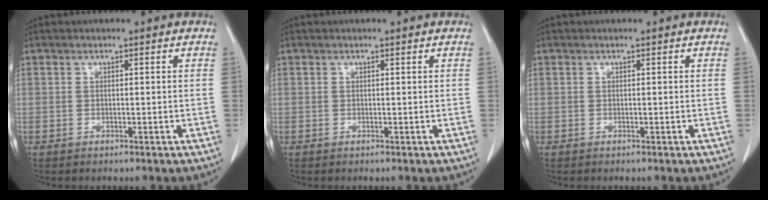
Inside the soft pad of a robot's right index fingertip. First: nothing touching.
{"total": 0.0}
{"total": 0.0}